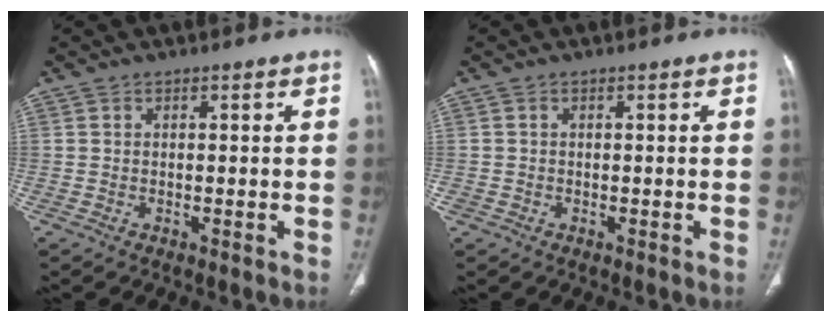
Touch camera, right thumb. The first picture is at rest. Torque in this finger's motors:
{"motor_torque": [0.16, 0.10, 0.40, -0.18, -0.02]}